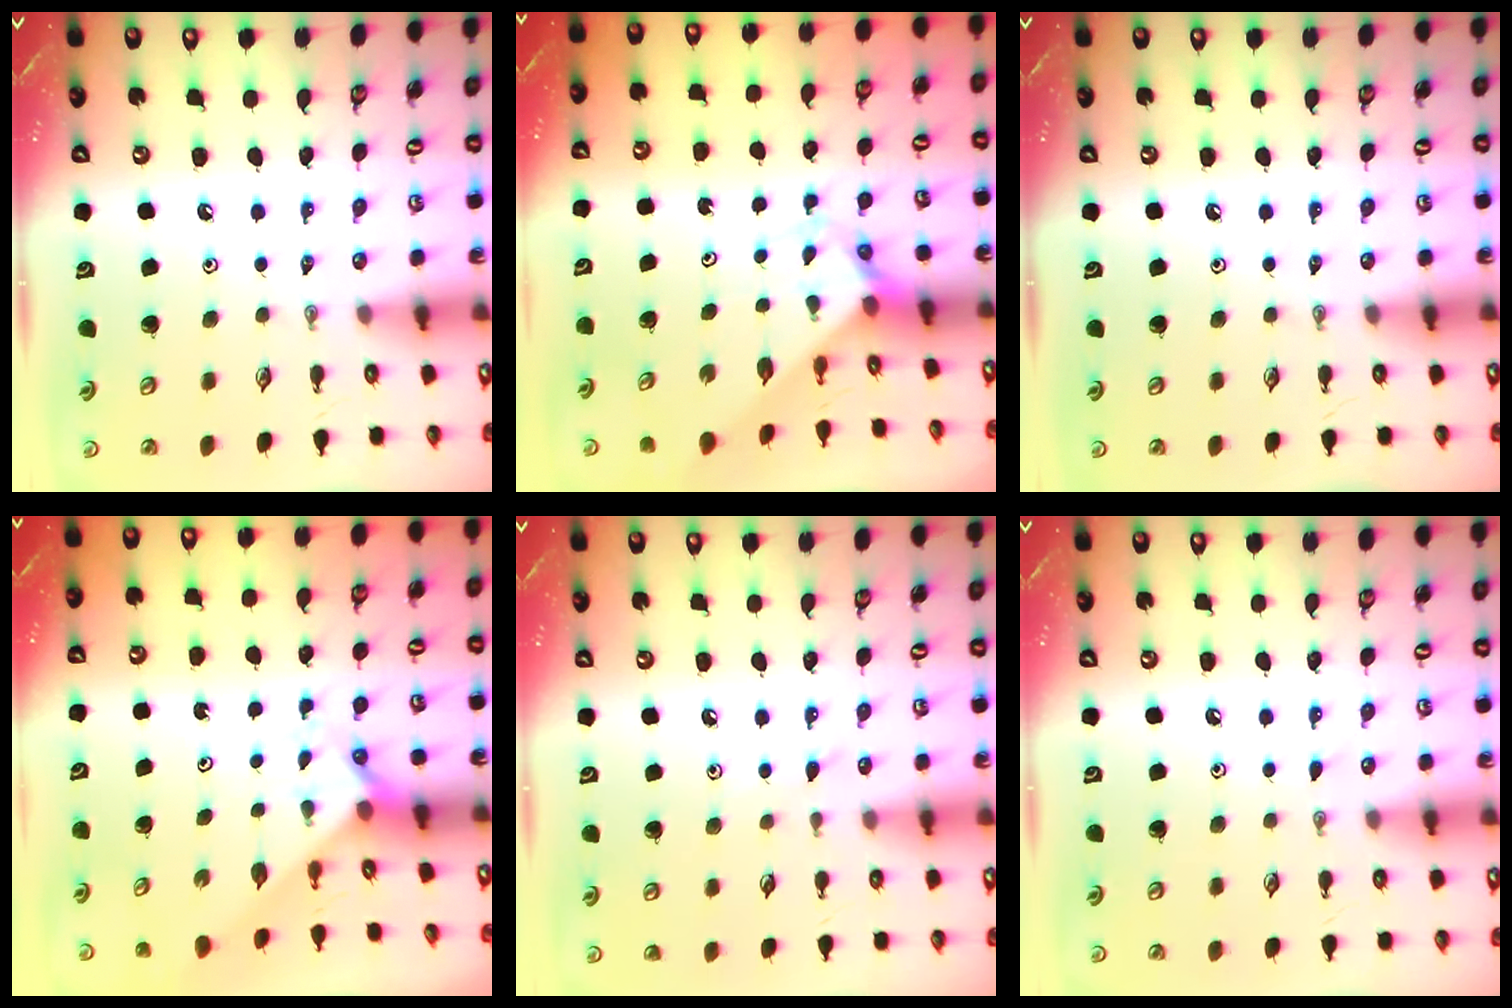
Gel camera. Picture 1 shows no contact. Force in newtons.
{"total": 2.7, "press": 2.7, "slide": 0.2}
{"total": 0.0}
{"total": 1.9, "press": 1.9, "slide": 0.2}
{"total": 5.0, "press": 5.0, "slide": 0.6}
{"total": 3.0, "press": 2.9, "slide": 0.4}